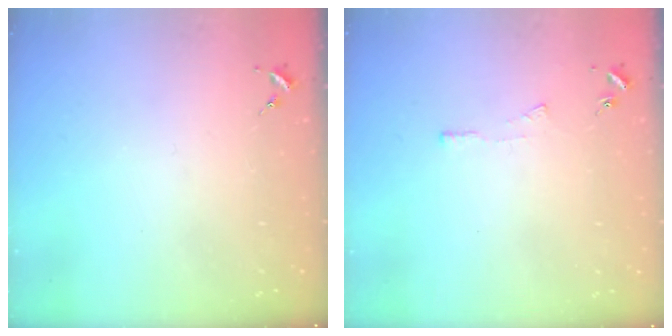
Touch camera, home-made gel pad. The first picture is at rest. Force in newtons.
{"total": 3.0, "press": 3.0, "slide": 0.3}